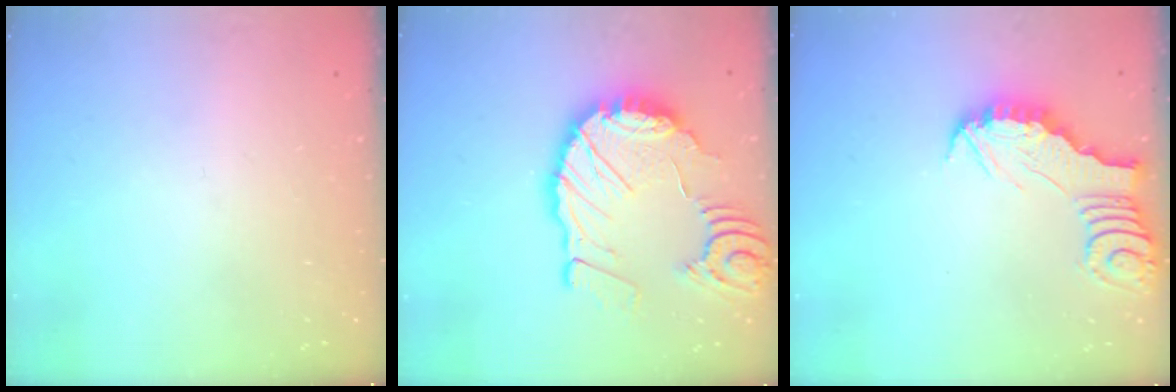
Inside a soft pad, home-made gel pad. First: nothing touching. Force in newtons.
{"total": 19.0, "press": 18.8, "slide": 2.2}
{"total": 3.1, "press": 3.1, "slide": 0.3}